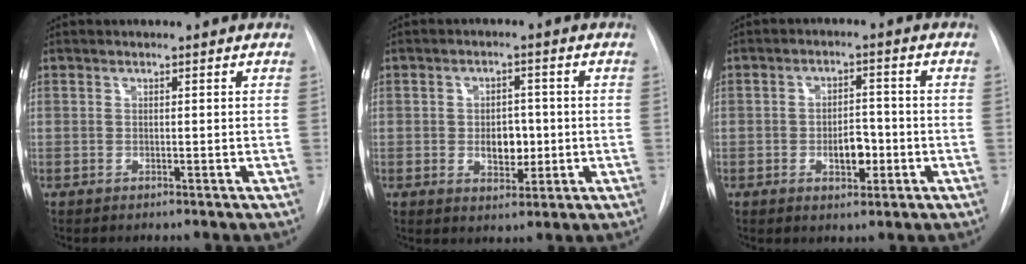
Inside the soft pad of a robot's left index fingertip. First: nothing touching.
{"total": 5.0, "force": [-0.4, 3.1, 3.8], "torque": [-0.053, 0.004, 0.001]}
{"total": 5.0, "force": [-1.5, 2.5, 4.1], "torque": [-0.060, 0.006, -0.018]}